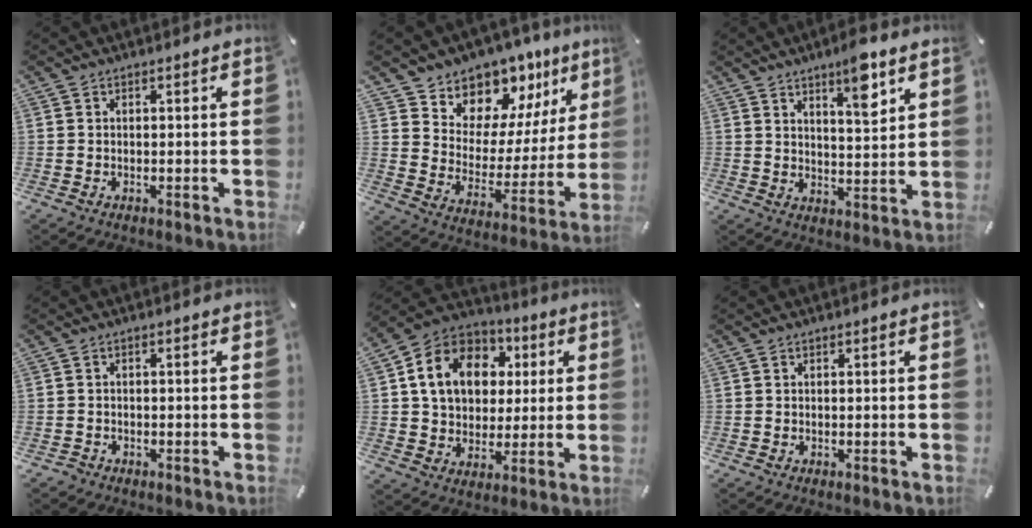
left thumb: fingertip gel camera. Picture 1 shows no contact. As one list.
[{"total": 10.5, "force": [8.8, 5.5, -1.1], "torque": [0.002, -0.111, 0.161]}, {"total": 8.4, "force": [6.0, 2.0, 5.4], "torque": [-0.075, -0.041, 0.099]}, {"total": 1.0, "force": [-0.8, 0.6, 0.2], "torque": [-0.007, 0.003, -0.019]}, {"total": 14.6, "force": [3.6, 11.9, 7.6], "torque": [-0.148, 0.004, 0.066]}, {"total": 0.0}]